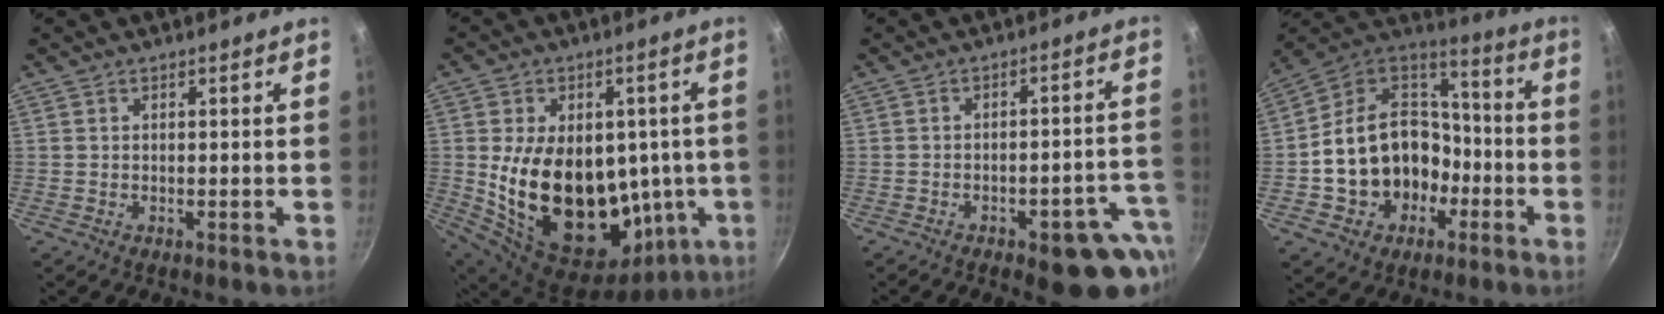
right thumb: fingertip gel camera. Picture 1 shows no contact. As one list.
[{"total": 25.5, "force": [-0.5, 16.7, 19.3], "torque": [-0.297, -0.011, 0.013]}, {"total": 13.0, "force": [-6.3, 5.4, 10.0], "torque": [-0.064, 0.041, -0.072]}, {"total": 20.2, "force": [-4.8, 16.5, 10.7], "torque": [-0.157, 0.064, -0.068]}]